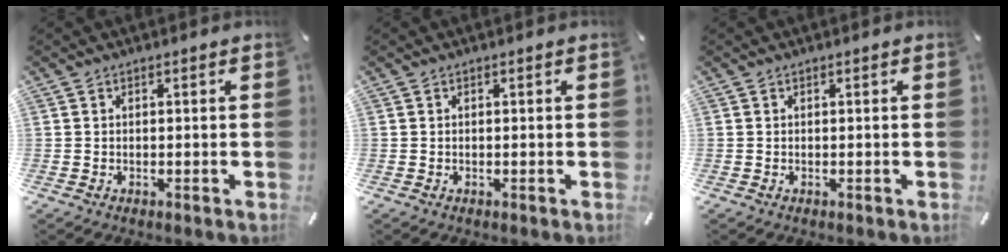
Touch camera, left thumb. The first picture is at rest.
{"total": 0.0}
{"total": 0.0}